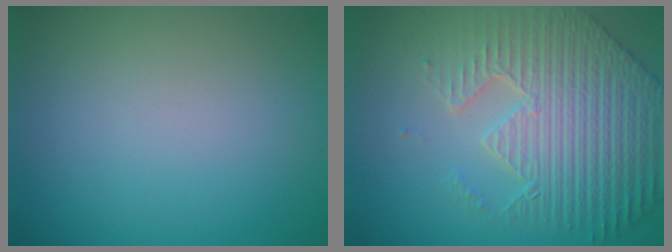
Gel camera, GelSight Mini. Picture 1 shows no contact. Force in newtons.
{"total": 8.5, "press": 6.1, "slide": 5.8}